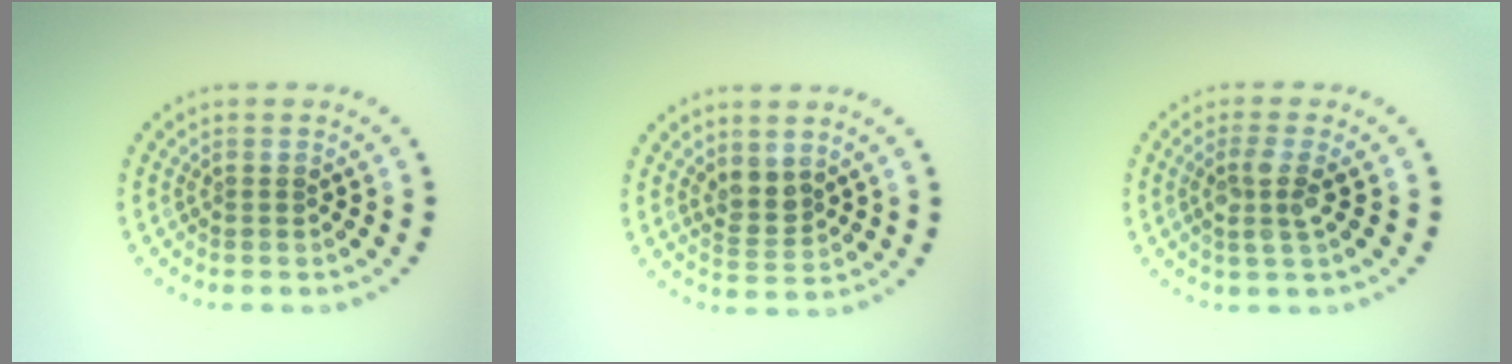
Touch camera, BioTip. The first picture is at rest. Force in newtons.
{"total": 2.2, "press": 1.8, "slide": 1.3}
{"total": 2.5, "press": 2.1, "slide": 1.3}